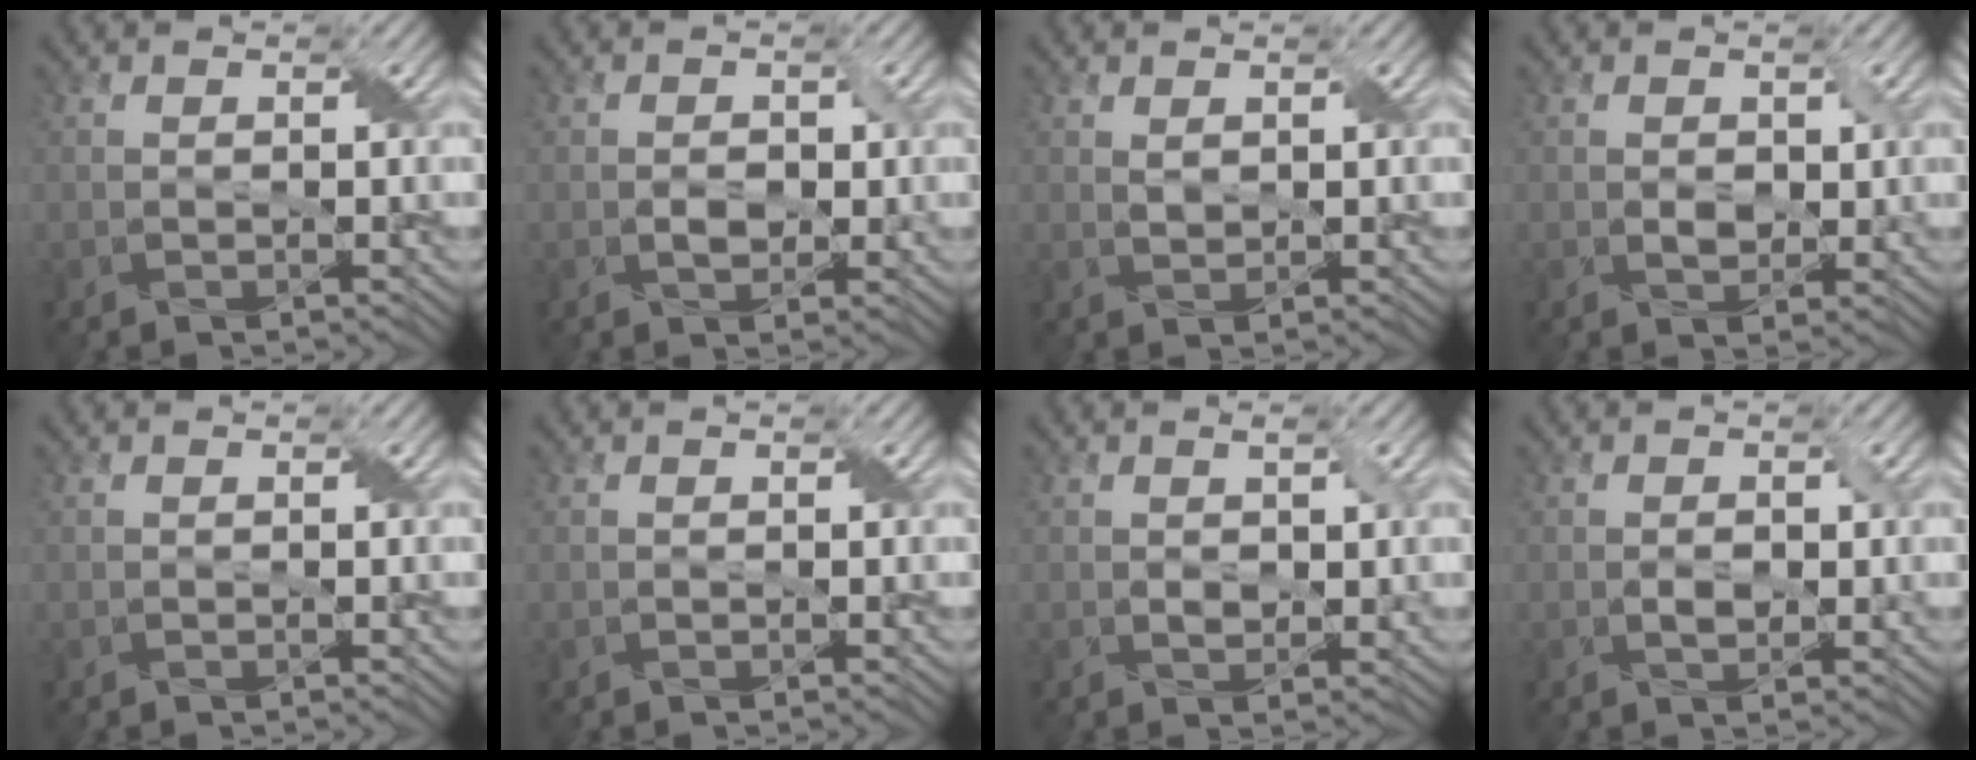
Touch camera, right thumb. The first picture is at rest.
{"total": 2.2, "force": [-0.2, 1.5, 1.6], "torque": [-0.032, -0.004, -0.002]}
{"total": 1.2, "force": [0.6, 0.6, 0.8], "torque": [-0.021, 0.000, 0.016]}
{"total": 2.2, "force": [0.3, 1.6, 1.6], "torque": [-0.038, -0.006, 0.009]}
{"total": 0.0}
{"total": 0.0}
{"total": 2.3, "force": [0.5, 1.2, 1.9], "torque": [-0.035, -0.003, 0.012]}
{"total": 2.1, "force": [0.0, 1.2, 1.7], "torque": [-0.035, -0.003, 0.002]}